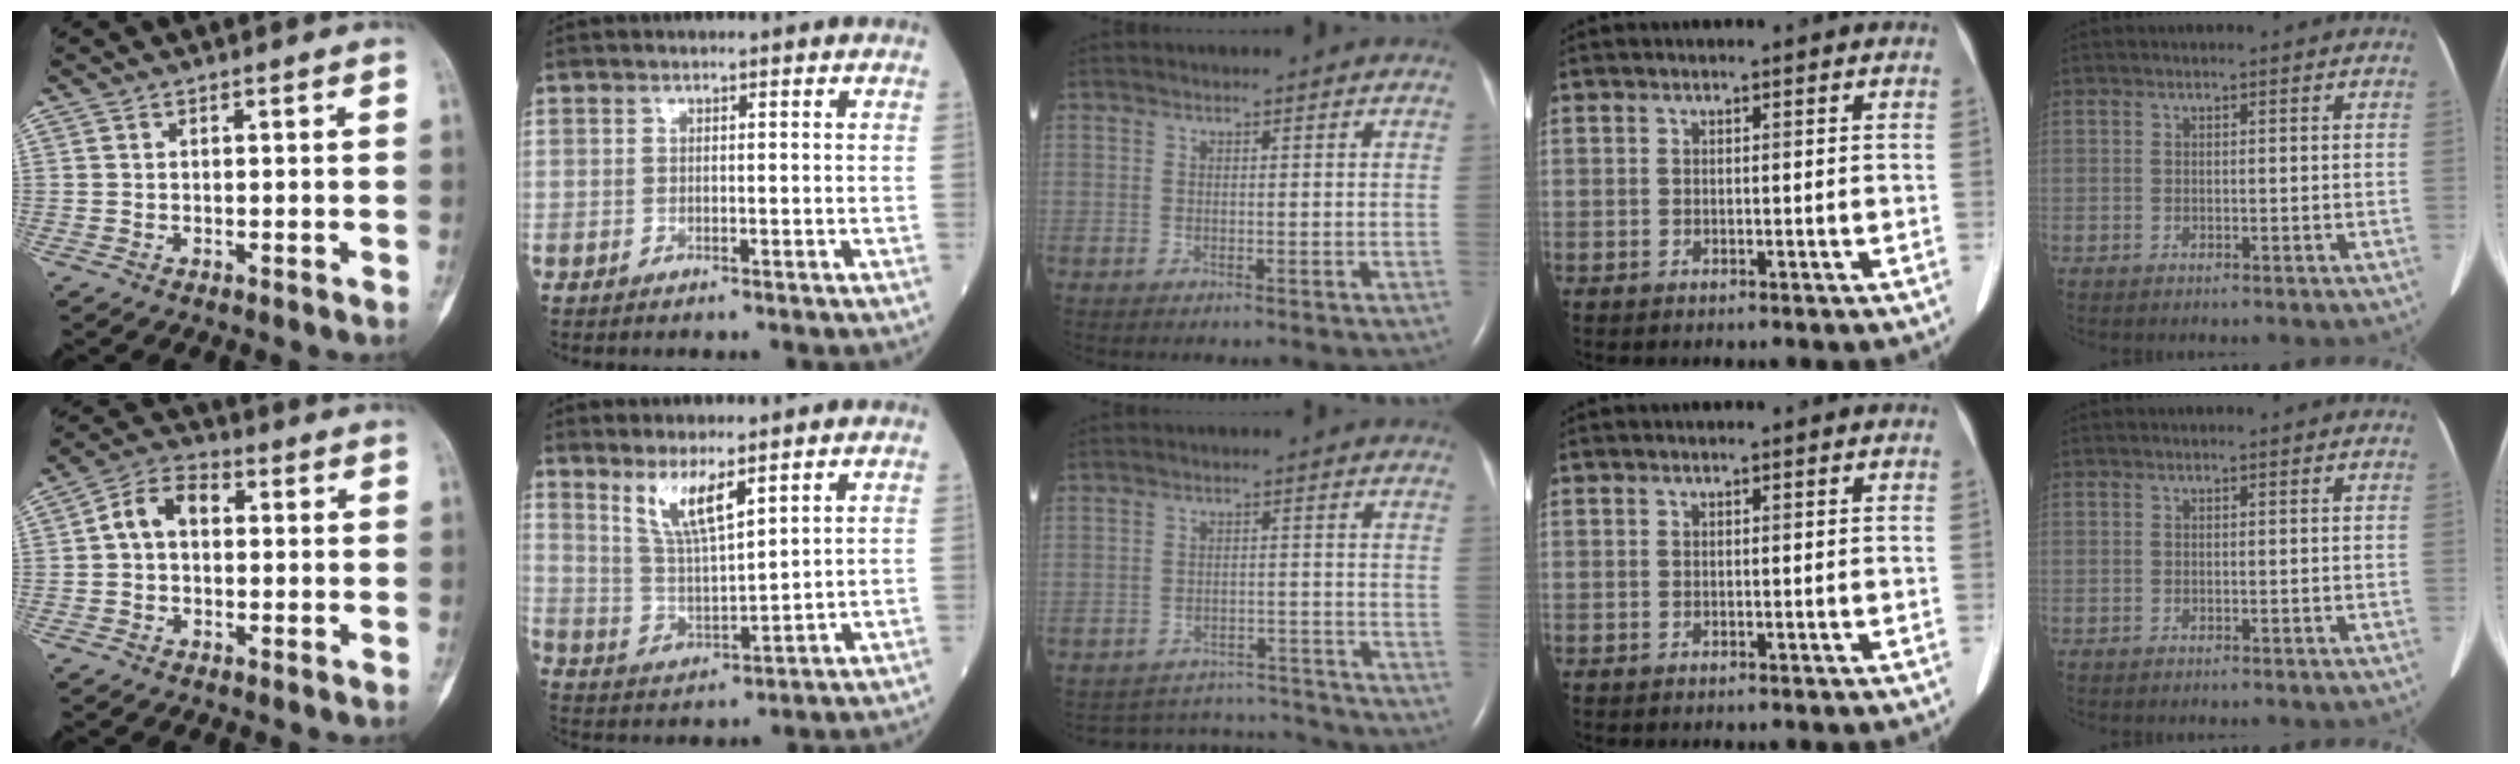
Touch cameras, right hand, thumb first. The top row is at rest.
{"thumb": {"total": 7.3, "force": [0.7, 5.1, 5.2], "torque": [-0.078, 0.027, 0.002]}, "index": {"total": 7.1, "force": [4.7, 0.9, 5.3], "torque": [-0.107, -0.012, 0.097]}, "middle": {"total": 10.0, "force": [-9.9, 1.7, -0.6], "torque": [0.006, 0.021, -0.133]}}